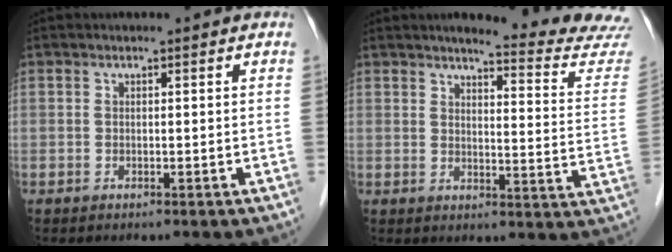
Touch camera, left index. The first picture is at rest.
{"total": 15.1, "force": [14.6, -0.9, 3.9], "torque": [-0.044, -0.100, 0.153]}